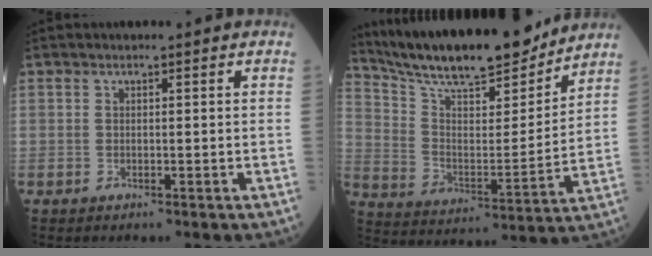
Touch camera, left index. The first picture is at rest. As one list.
[{"total": 19.8, "force": [17.7, 2.8, 8.4], "torque": [-0.155, -0.011, 0.288]}]